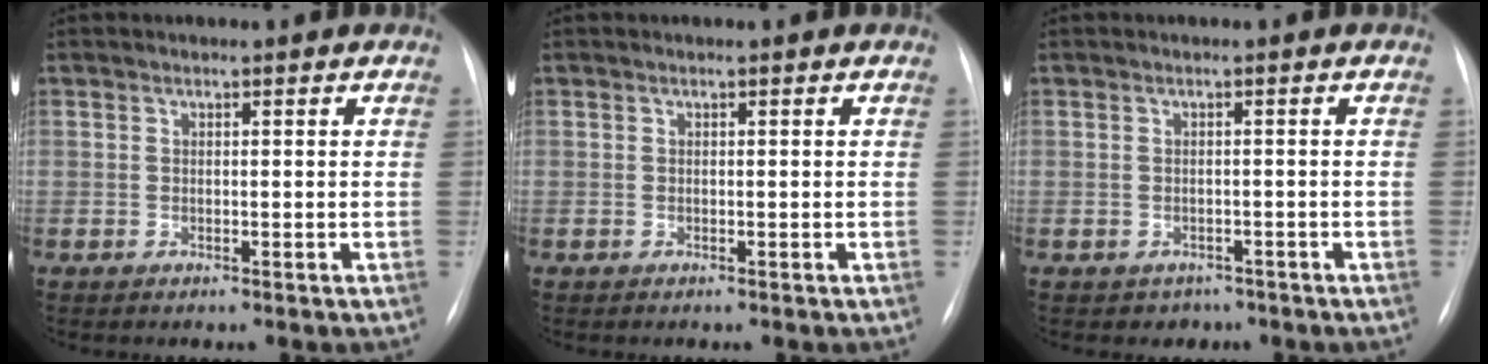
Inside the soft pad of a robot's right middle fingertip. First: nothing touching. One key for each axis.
{"total": 0.0}
{"total": 2.3, "fx": -1.5, "fy": 1.7, "fz": -0.1, "tx": -0.004, "ty": 0.007, "tz": -0.018}